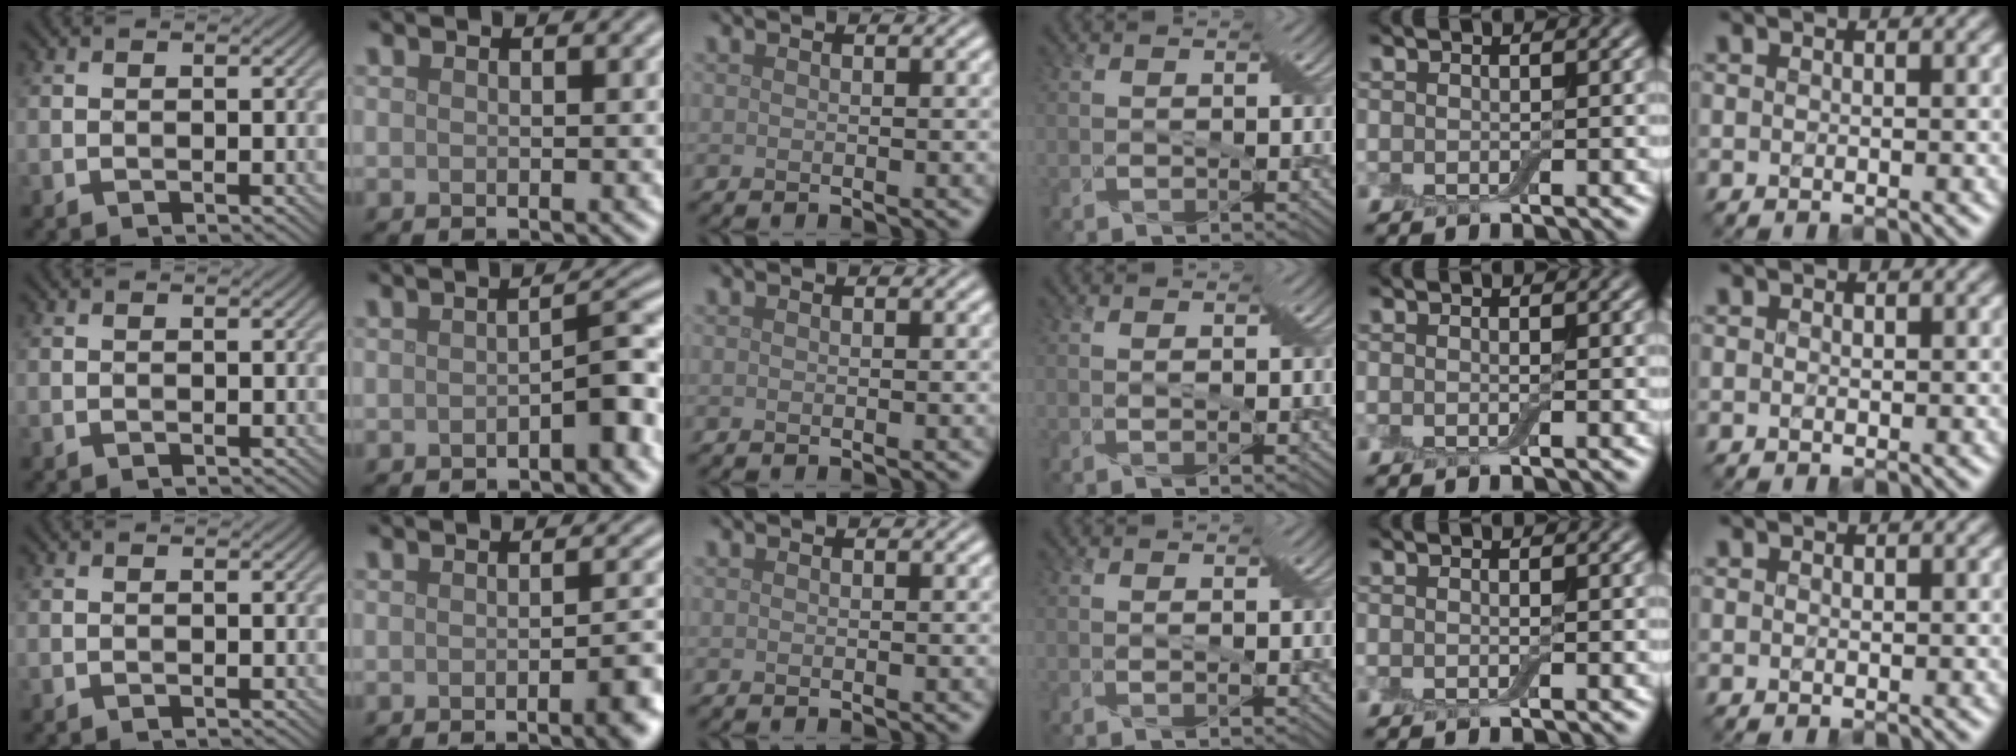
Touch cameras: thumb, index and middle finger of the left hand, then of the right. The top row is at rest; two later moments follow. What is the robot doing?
{"motion": "cut", "object": "cling film"}